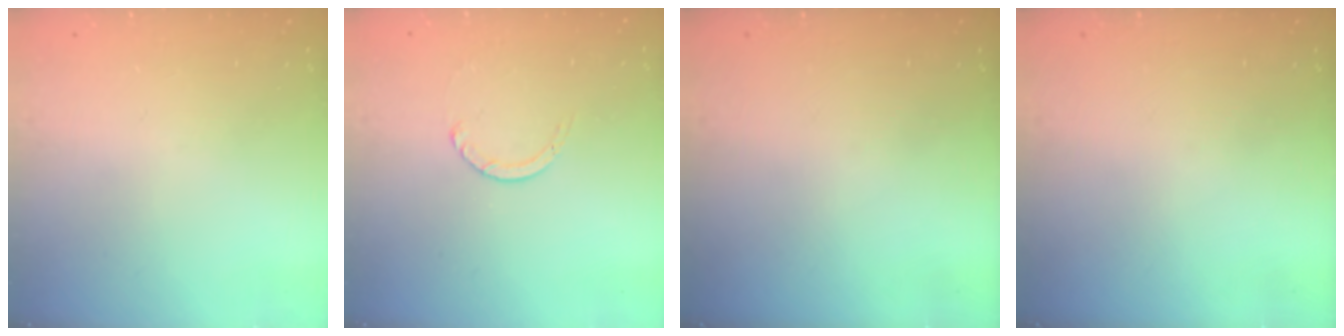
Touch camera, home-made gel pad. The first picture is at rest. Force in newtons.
{"total": 1.1, "press": 1.1, "slide": 0.1}
{"total": 0.0}
{"total": 0.0}